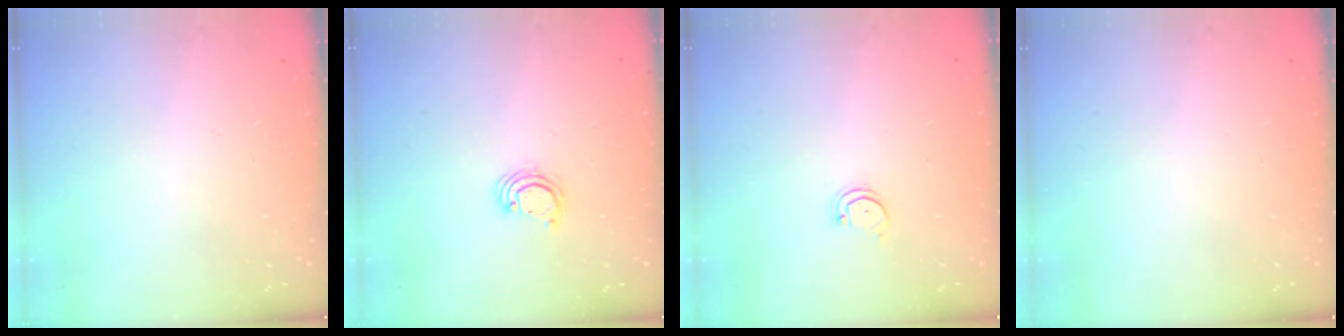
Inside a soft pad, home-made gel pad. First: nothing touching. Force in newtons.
{"total": 2.2, "press": 2.2, "slide": 0.2}
{"total": 1.8, "press": 1.7, "slide": 0.2}
{"total": 0.0}